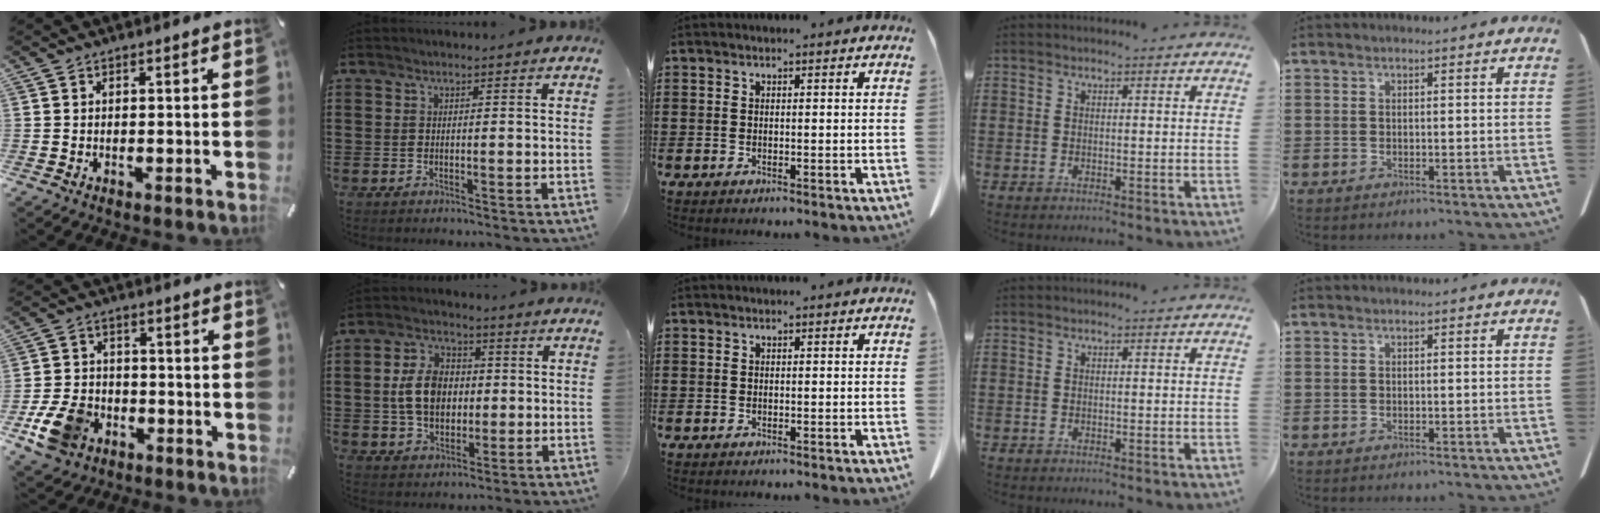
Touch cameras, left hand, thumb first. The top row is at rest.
{"thumb": {"total": 10.6, "force": [-4.9, 7.8, 5.2], "torque": [-0.105, 0.028, -0.087]}, "index": {"total": 8.1, "force": [0.3, 5.7, 5.8], "torque": [-0.138, 0.007, -0.003]}}